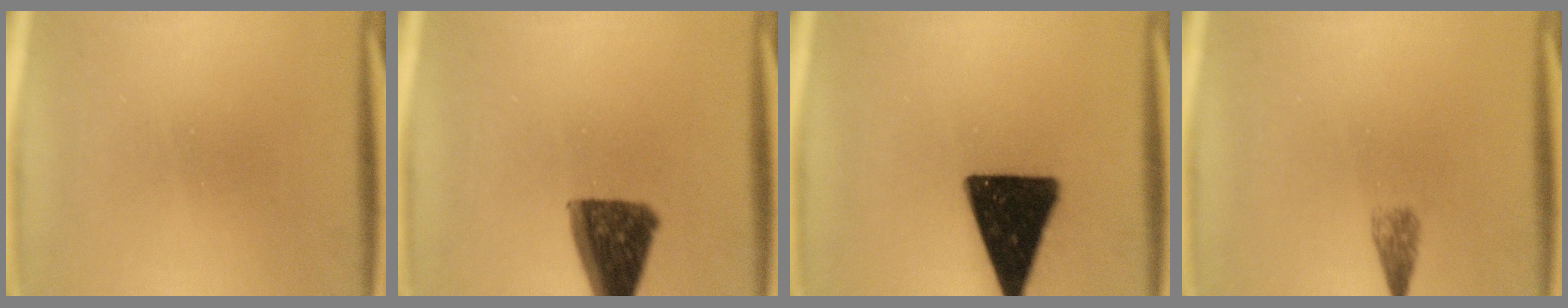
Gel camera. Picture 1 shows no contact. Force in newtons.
{"total": 11.1}
{"total": 19.3}
{"total": 1.4}